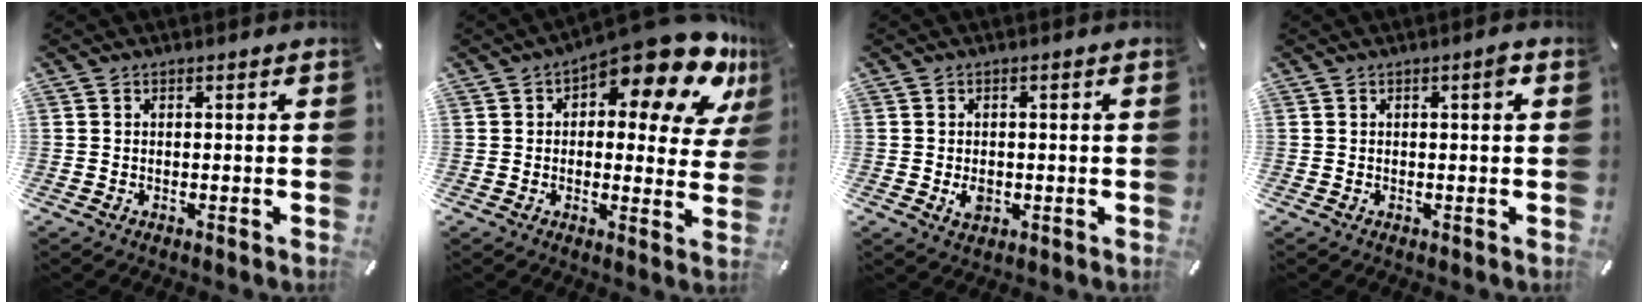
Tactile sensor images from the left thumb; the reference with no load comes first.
{"total": 17.7, "force": [11.2, 5.9, 12.4], "torque": [-0.162, -0.088, 0.182]}
{"total": 3.0, "force": [-0.5, 2.3, 1.9], "torque": [-0.033, -0.003, -0.011]}
{"total": 2.0, "force": [0.5, 0.4, 1.9], "torque": [-0.029, 0.002, 0.005]}